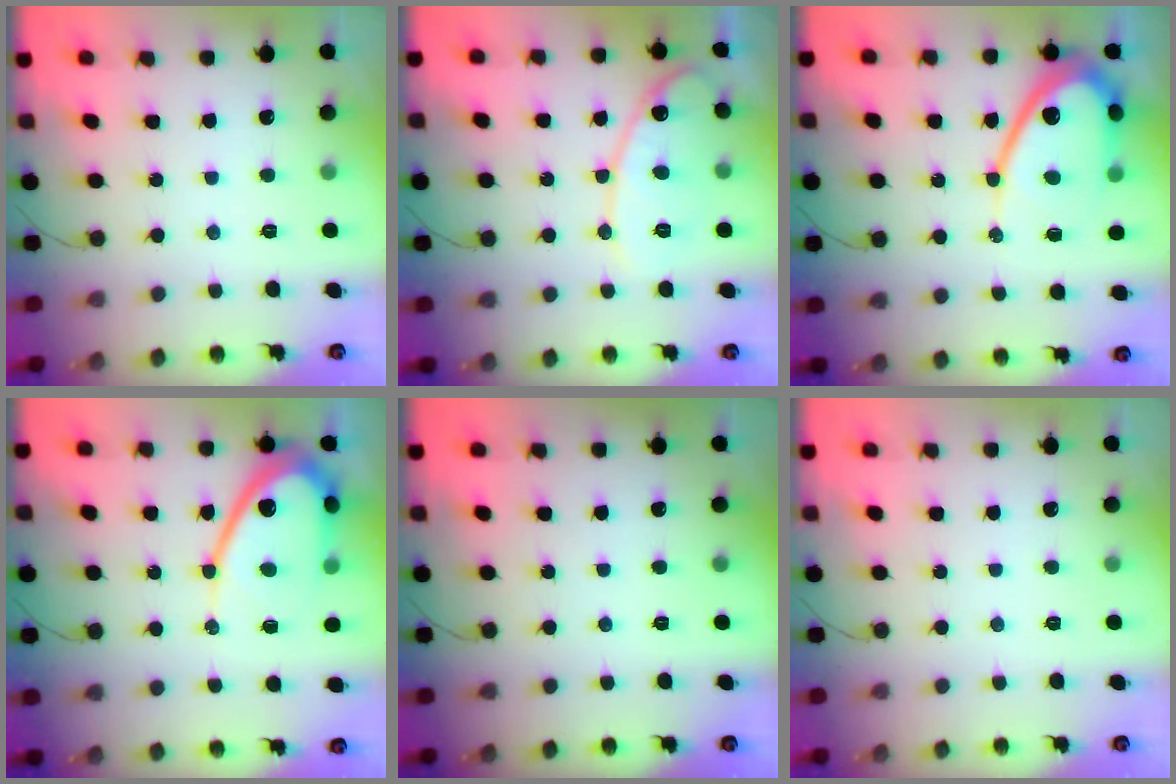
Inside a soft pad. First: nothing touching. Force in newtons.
{"total": 13.1, "press": 13.1, "slide": 1.3}
{"total": 12.9, "press": 12.9, "slide": 1.2}
{"total": 12.9, "press": 12.9, "slide": 1.2}
{"total": 0.0}
{"total": 0.0}